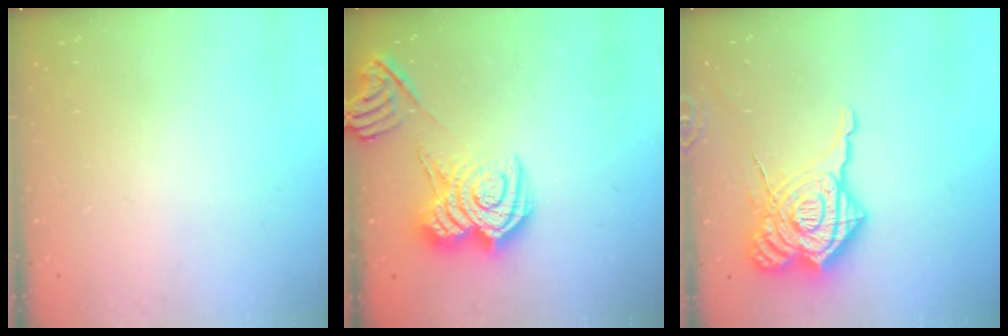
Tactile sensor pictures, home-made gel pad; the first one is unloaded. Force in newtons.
{"total": 12.7, "press": 12.6, "slide": 0.7}
{"total": 23.6, "press": 23.4, "slide": 2.7}